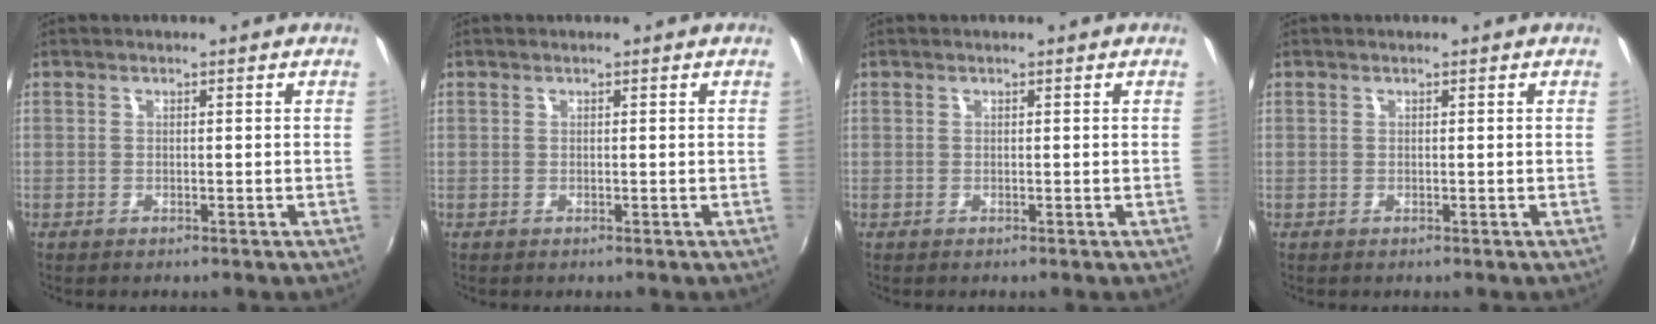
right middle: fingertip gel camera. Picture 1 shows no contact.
{"total": 0.0}
{"total": 0.0}
{"total": 0.0}